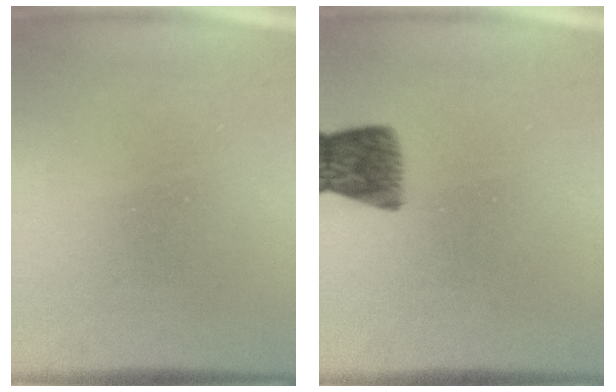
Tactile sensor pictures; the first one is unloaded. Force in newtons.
{"total": 6.7}